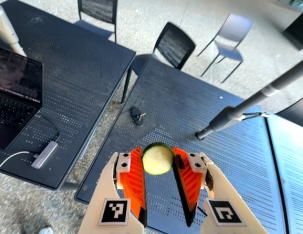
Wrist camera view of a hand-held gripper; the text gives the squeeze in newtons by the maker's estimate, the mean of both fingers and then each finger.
{"total": 9.6, "left": 10.0, "right": 9.3}